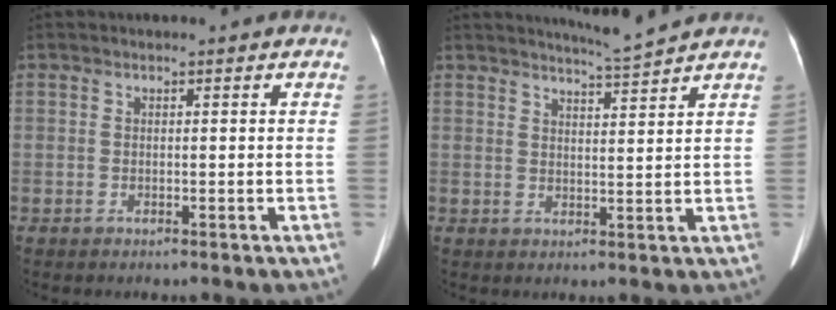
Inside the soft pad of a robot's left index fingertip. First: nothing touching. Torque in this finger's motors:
{"motor_torque": [0.00, -0.33, -0.04, 0.02]}